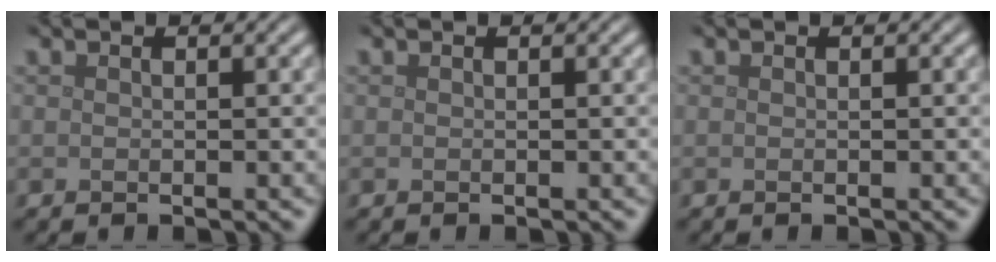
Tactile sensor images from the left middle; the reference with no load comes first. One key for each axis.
{"total": 0.0}
{"total": 0.0}